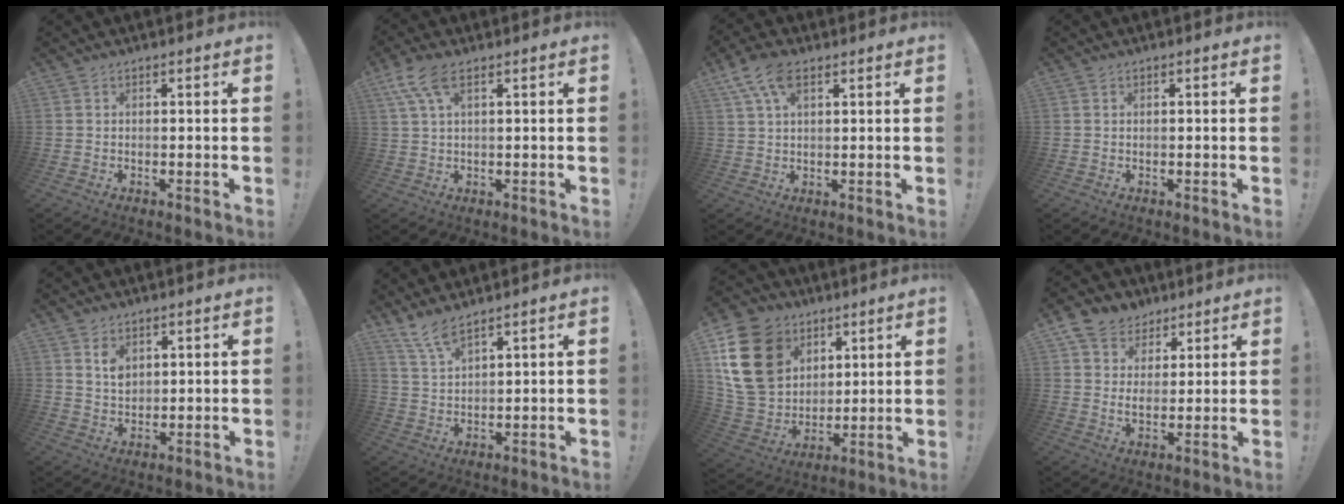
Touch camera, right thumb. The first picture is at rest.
{"total": 7.5, "force": [3.8, 2.6, 5.9], "torque": [-0.115, -0.001, 0.072]}
{"total": 8.8, "force": [4.7, 4.4, 6.1], "torque": [-0.115, -0.004, 0.090]}
{"total": 0.6, "force": [0.6, 0.1, -0.1], "torque": [0.002, 0.001, 0.011]}
{"total": 5.0, "force": [2.9, 3.3, 2.4], "torque": [-0.029, -0.018, 0.051]}
{"total": 6.3, "force": [5.3, 1.2, 3.2], "torque": [-0.076, -0.027, 0.098]}
{"total": 21.6, "force": [8.0, 16.6, 11.2], "torque": [-0.207, -0.033, 0.168]}
{"total": 8.0, "force": [4.2, 6.2, 2.6], "torque": [-0.047, -0.023, 0.086]}